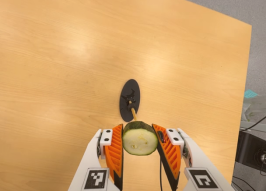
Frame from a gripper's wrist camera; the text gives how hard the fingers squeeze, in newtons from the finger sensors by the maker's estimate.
{"total": 10.8, "left": 9.5, "right": 12.1}